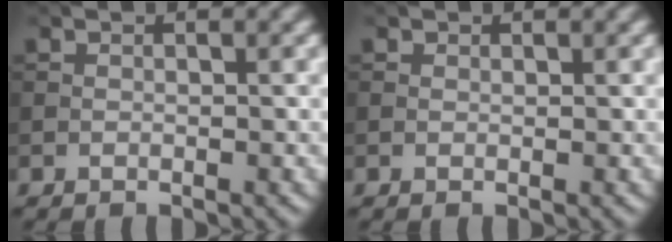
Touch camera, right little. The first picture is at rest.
{"total": 0.5, "force": [0.4, 0.4, 0.1], "torque": [0.002, -0.001, 0.006]}